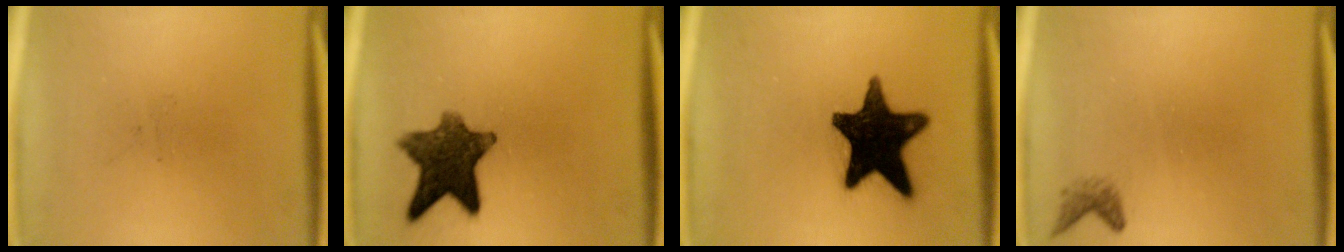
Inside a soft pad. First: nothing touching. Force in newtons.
{"total": 10.6}
{"total": 17.7}
{"total": 1.3}